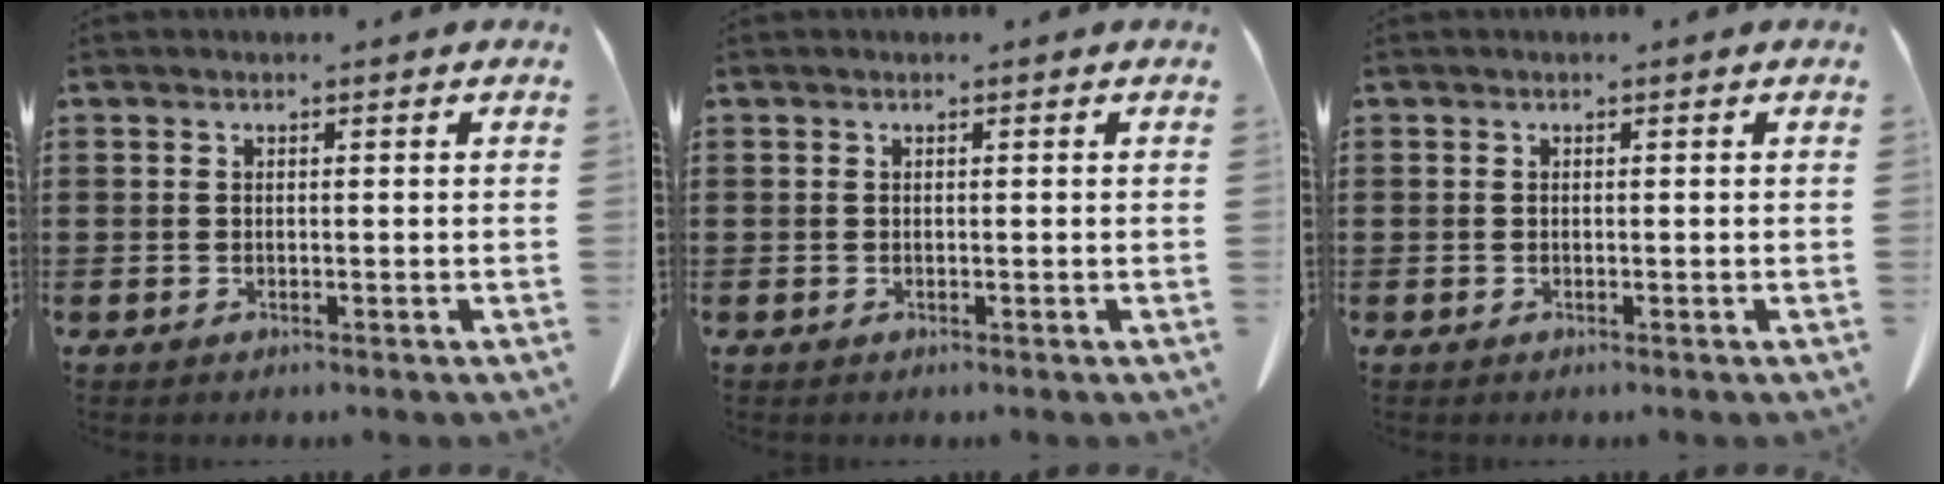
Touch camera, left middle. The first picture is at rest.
{"total": 0.0}
{"total": 0.0}